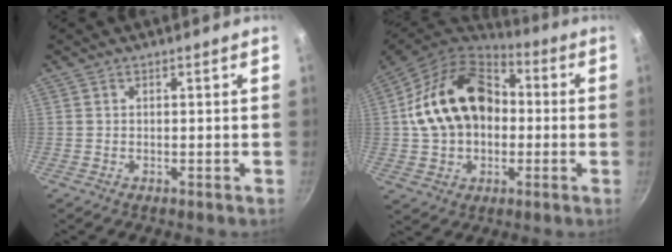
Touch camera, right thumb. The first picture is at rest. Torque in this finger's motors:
{"motor_torque": [2.50, 2.51, 0.99, -0.55, 0.50]}